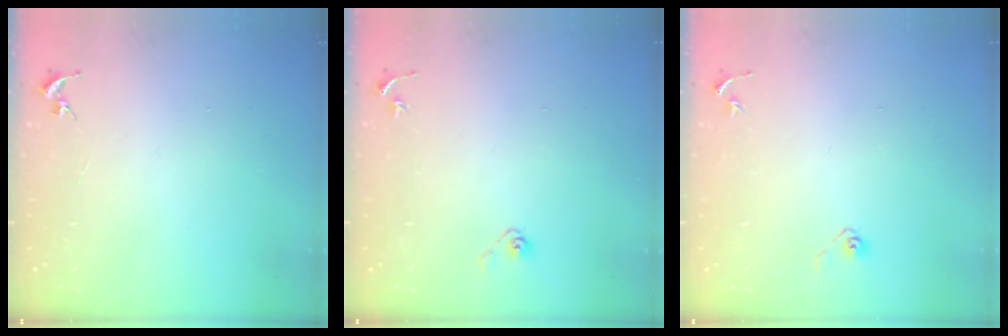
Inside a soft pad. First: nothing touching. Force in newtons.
{"total": 3.6, "press": 2.9, "slide": 2.0}
{"total": 3.6, "press": 3.0, "slide": 2.1}